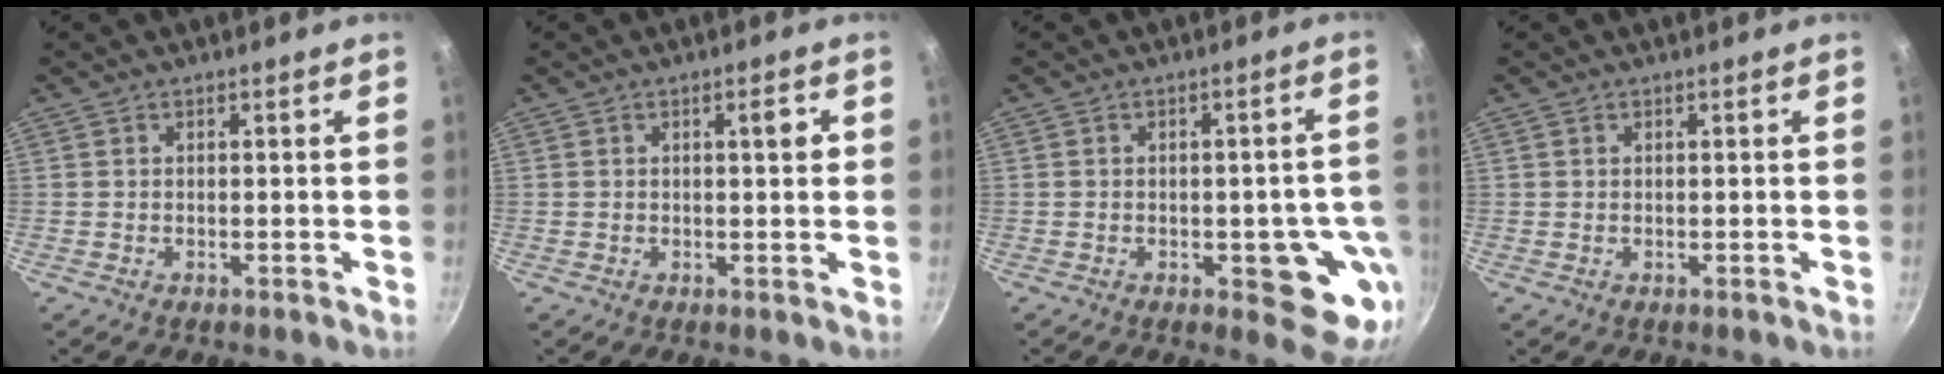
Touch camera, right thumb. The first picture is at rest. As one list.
[{"total": 2.9, "force": [0.7, 0.9, 2.7], "torque": [-0.029, 0.003, 0.009]}, {"total": 10.8, "force": [-3.1, 4.7, 9.2], "torque": [-0.054, 0.010, -0.035]}, {"total": 0.0}]